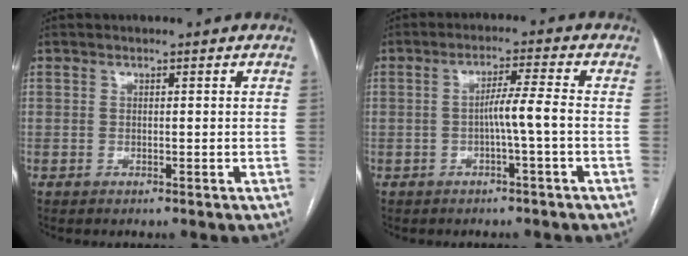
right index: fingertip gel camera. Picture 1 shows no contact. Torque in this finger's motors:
{"motor_torque": [0.26, 0.10, 0.42, 0.10]}